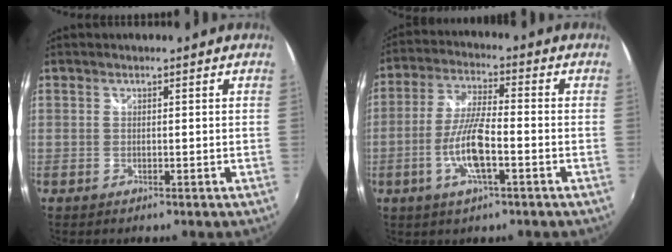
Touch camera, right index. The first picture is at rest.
{"total": 9.4, "force": [-3.3, 1.6, 8.6], "torque": [-0.177, -0.003, -0.064]}